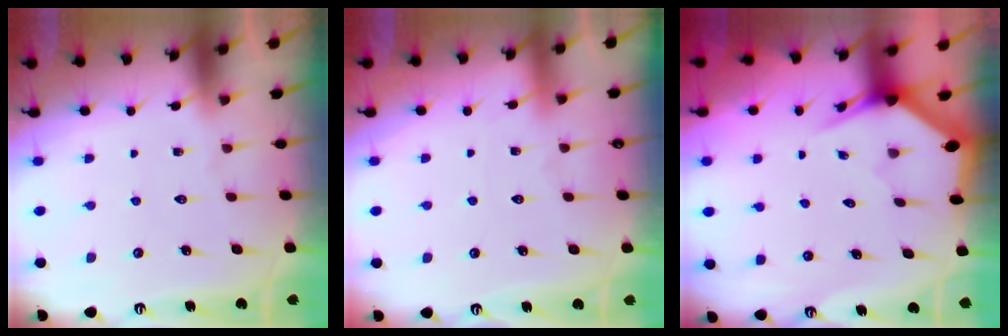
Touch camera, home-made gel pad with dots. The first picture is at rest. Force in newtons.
{"total": 1.4, "press": 1.3, "slide": 0.3}
{"total": 3.0, "press": 3.0, "slide": 0.0}